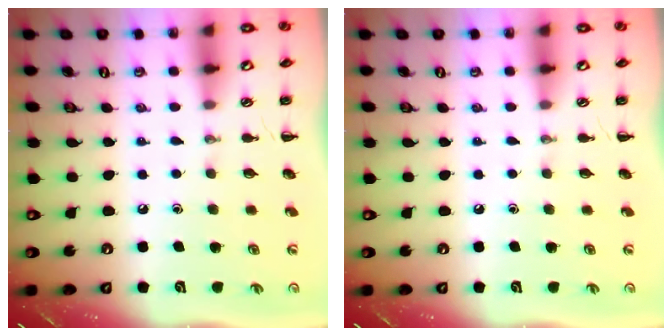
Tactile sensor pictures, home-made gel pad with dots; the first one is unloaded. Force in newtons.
{"total": 0.0}